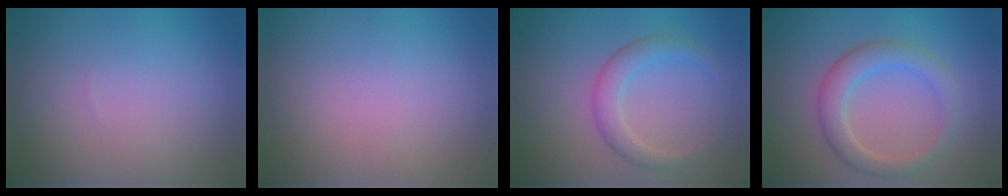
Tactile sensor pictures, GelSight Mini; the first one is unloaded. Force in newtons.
{"total": 0.0}
{"total": 2.8, "press": 2.8, "slide": 0.1}
{"total": 3.7, "press": 3.7, "slide": 0.5}